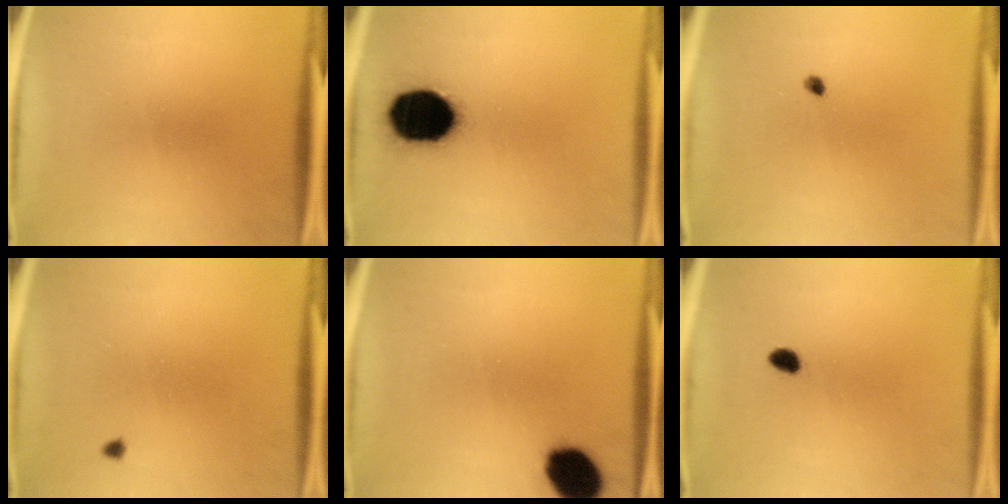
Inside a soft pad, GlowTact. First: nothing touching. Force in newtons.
{"total": 19.0}
{"total": 0.9}
{"total": 0.6}
{"total": 12.0}
{"total": 2.0}